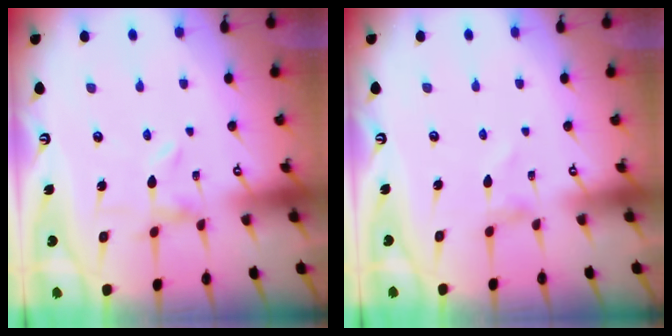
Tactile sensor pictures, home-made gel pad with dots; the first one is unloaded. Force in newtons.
{"total": 0.9, "press": 0.9, "slide": 0.4}